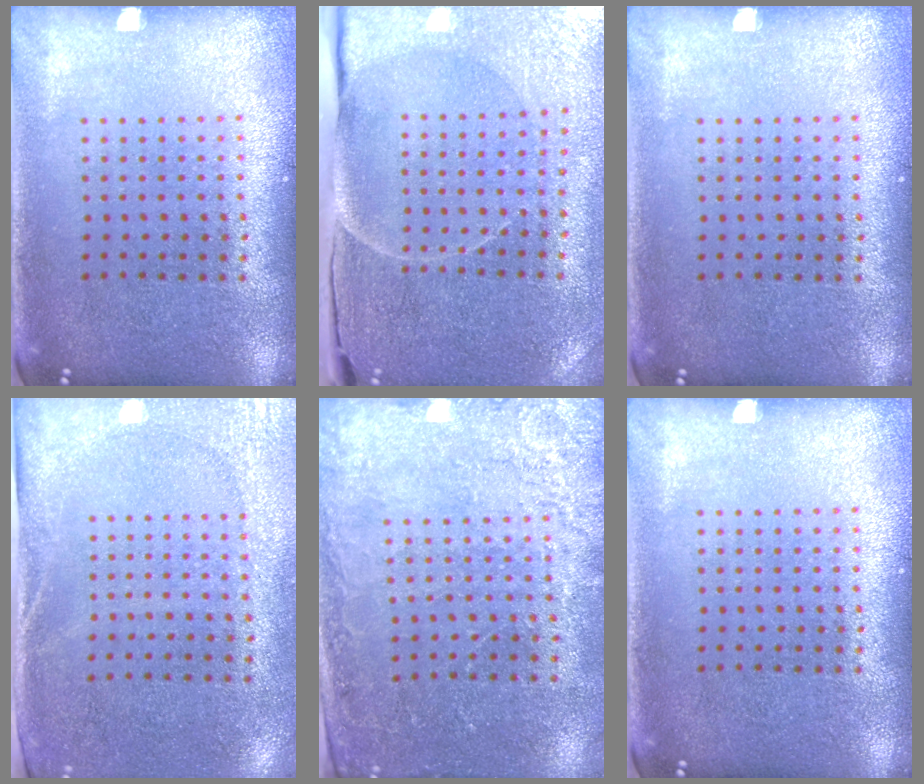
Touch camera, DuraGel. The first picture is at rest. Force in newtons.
{"total": 3.7, "press": 3.6, "slide": 1.1}
{"total": 0.0}
{"total": 2.7, "press": 2.1, "slide": 1.6}
{"total": 2.4, "press": 2.4, "slide": 0.6}
{"total": 0.0}